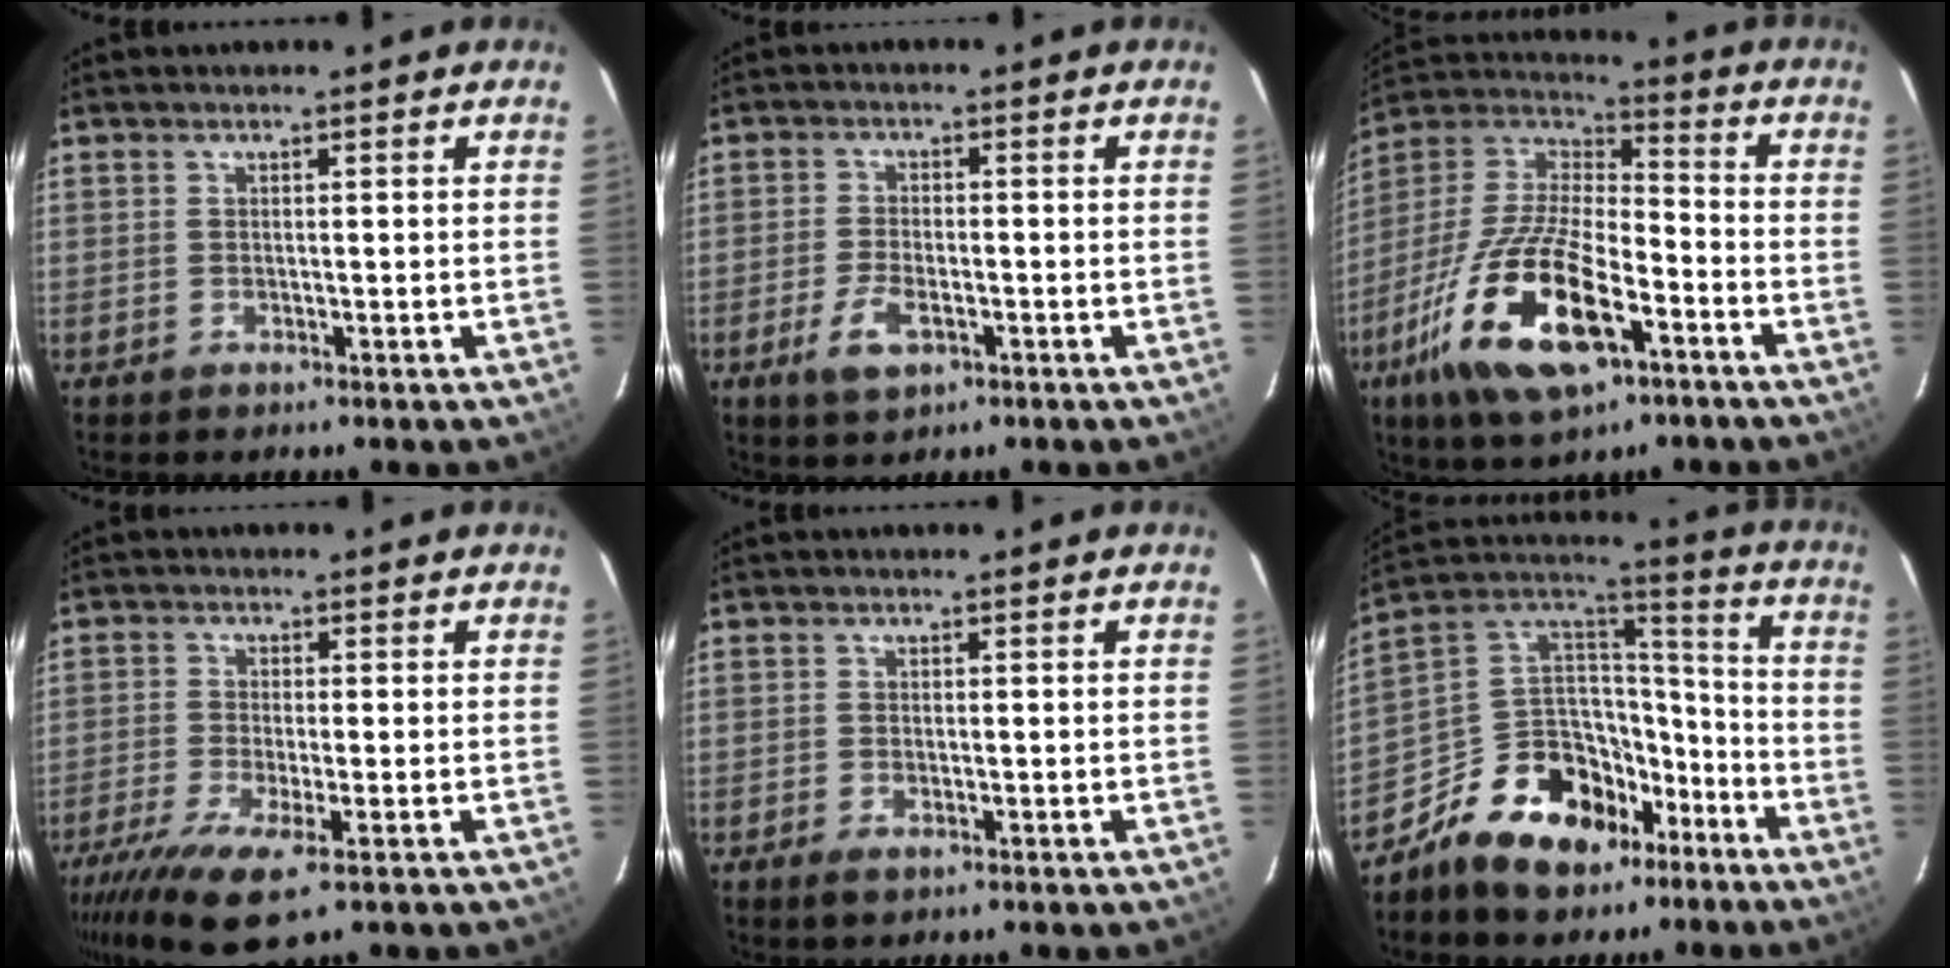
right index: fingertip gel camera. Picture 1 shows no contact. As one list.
[{"total": 6.0, "force": [-2.9, 2.9, 4.4], "torque": [-0.100, -0.002, -0.054]}, {"total": 21.5, "force": [-10.2, 8.6, 16.9], "torque": [-0.347, -0.031, -0.187]}, {"total": 10.4, "force": [-6.1, 2.3, 8.1], "torque": [-0.184, -0.037, -0.114]}, {"total": 1.4, "force": [-0.8, 0.6, 0.9], "torque": [-0.020, -0.004, -0.016]}, {"total": 18.6, "force": [-10.9, 11.8, 9.3], "torque": [-0.191, 0.052, -0.169]}]